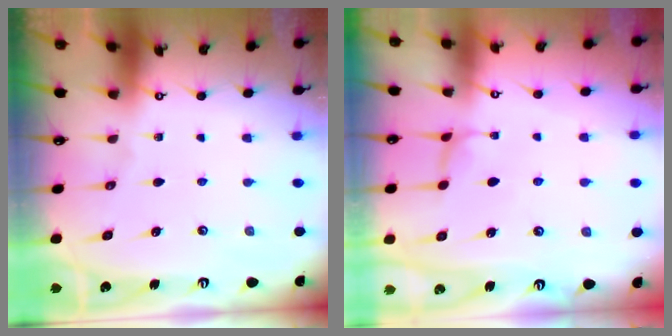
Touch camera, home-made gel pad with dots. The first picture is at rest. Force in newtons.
{"total": 2.3, "press": 2.3, "slide": 0.3}